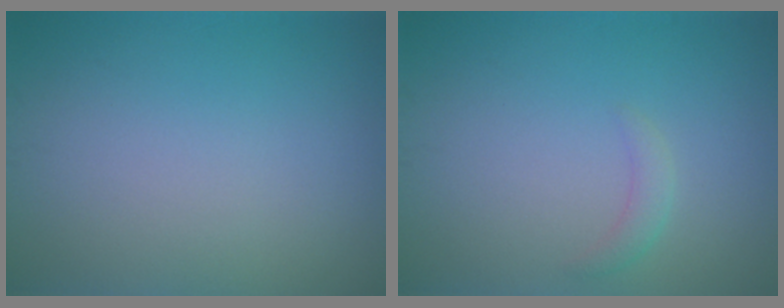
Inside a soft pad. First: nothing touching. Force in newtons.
{"total": 1.1, "press": 1.1, "slide": 0.0}